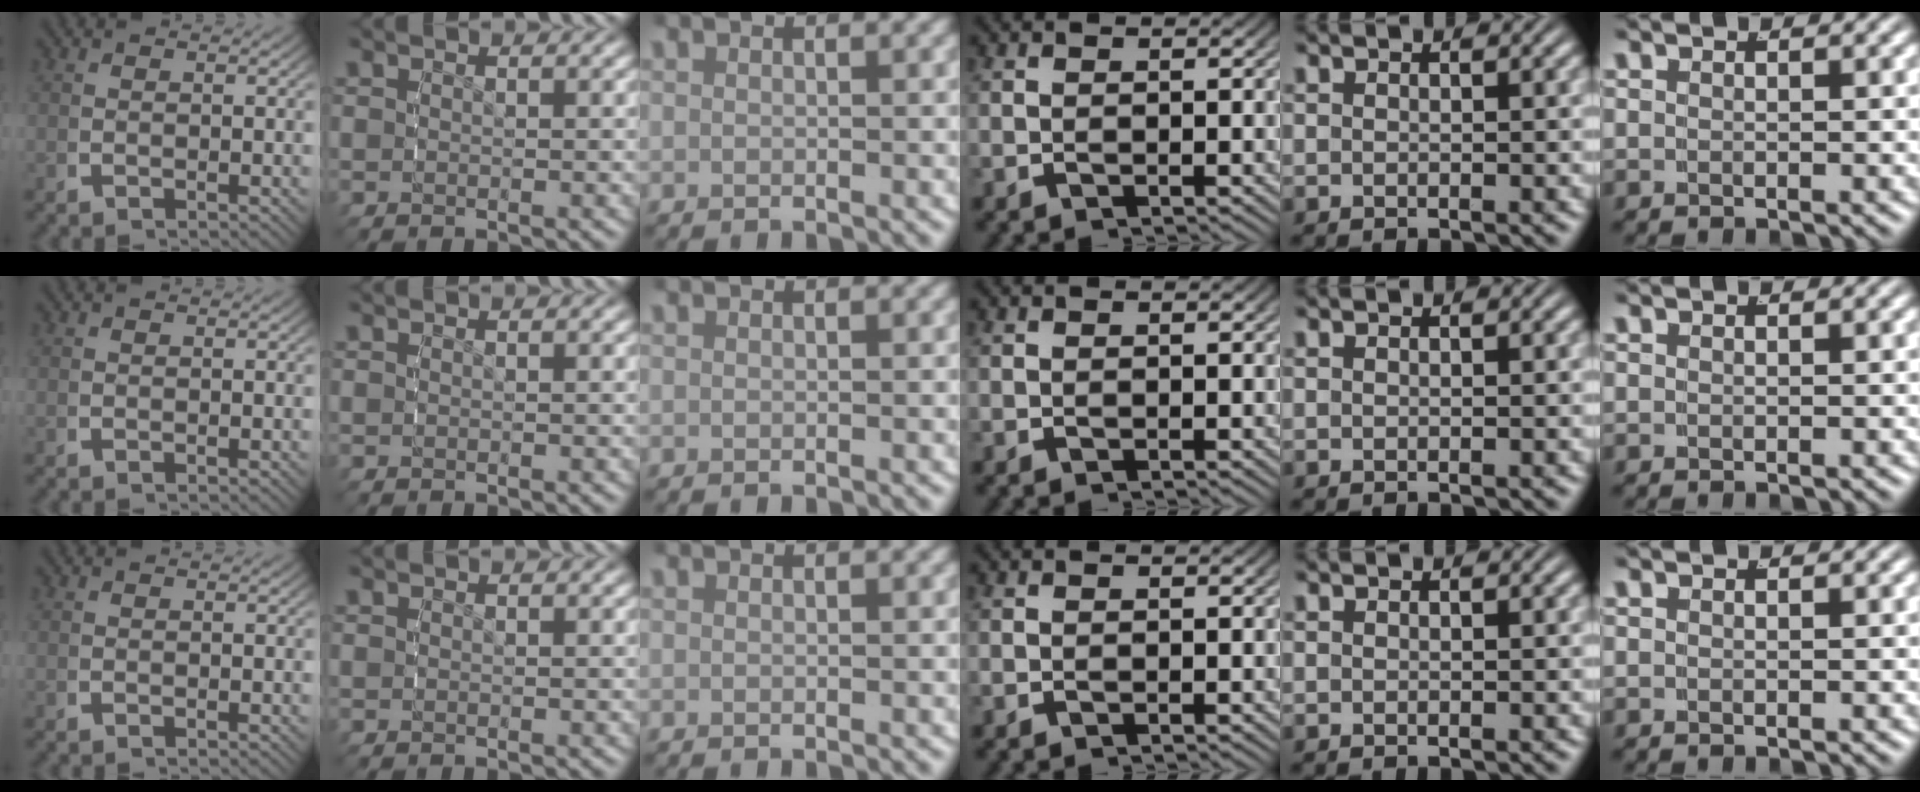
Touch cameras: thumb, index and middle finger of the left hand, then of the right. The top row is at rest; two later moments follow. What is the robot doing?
{"motion": "reach", "object": "scarf"}